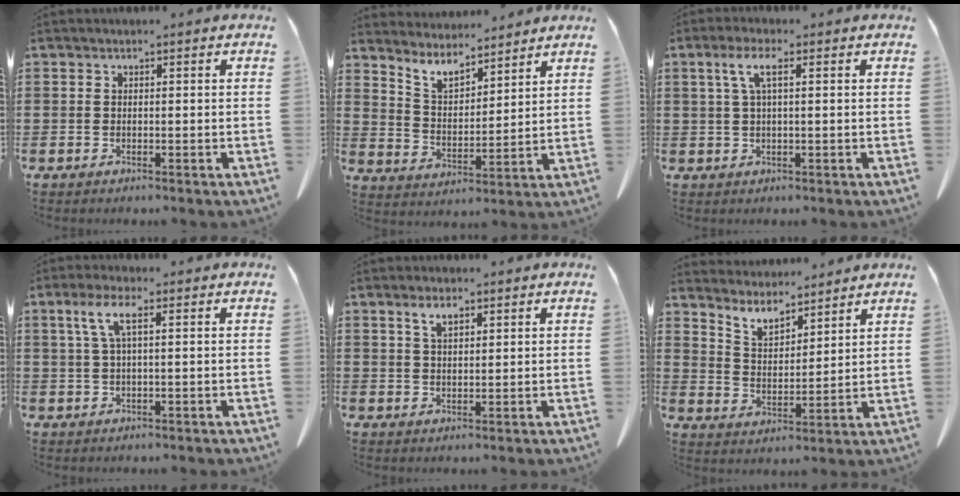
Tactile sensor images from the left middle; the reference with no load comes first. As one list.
[{"total": 6.0, "force": [5.5, 1.5, 1.6], "torque": [-0.055, -0.032, 0.099]}, {"total": 4.0, "force": [1.3, 0.9, 3.7], "torque": [-0.084, 0.005, 0.018]}, {"total": 4.3, "force": [1.5, 0.9, 4.0], "torque": [-0.092, 0.003, 0.022]}, {"total": 3.3, "force": [2.0, 1.1, 2.4], "torque": [-0.045, 0.001, 0.033]}, {"total": 5.8, "force": [5.4, 1.5, 1.4], "torque": [-0.048, -0.029, 0.097]}]